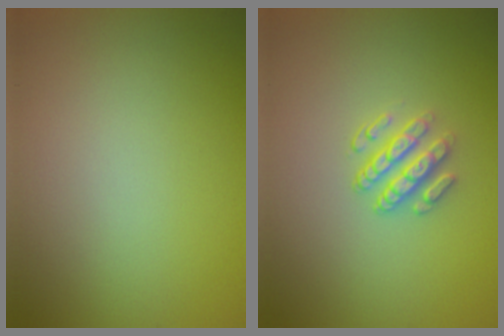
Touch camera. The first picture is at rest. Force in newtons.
{"total": 2.9, "press": 2.5, "slide": 1.6}